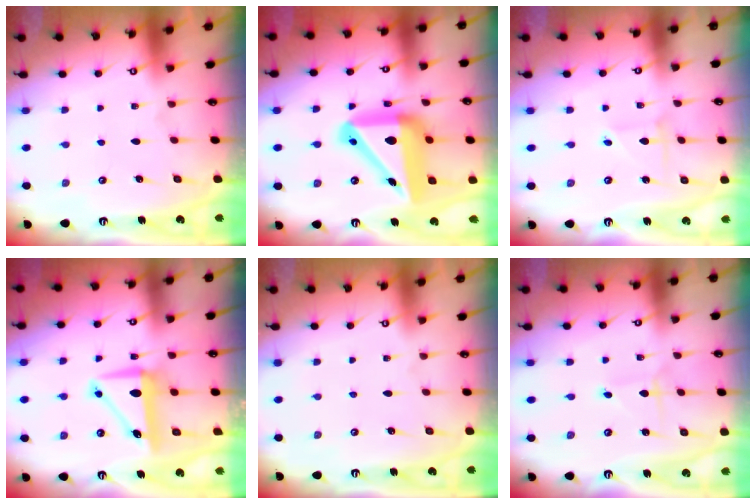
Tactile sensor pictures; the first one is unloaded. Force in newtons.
{"total": 21.3, "press": 21.1, "slide": 3.3}
{"total": 2.2, "press": 2.2, "slide": 0.2}
{"total": 8.1, "press": 8.0, "slide": 1.5}
{"total": 0.0}
{"total": 1.8, "press": 1.7, "slide": 0.2}